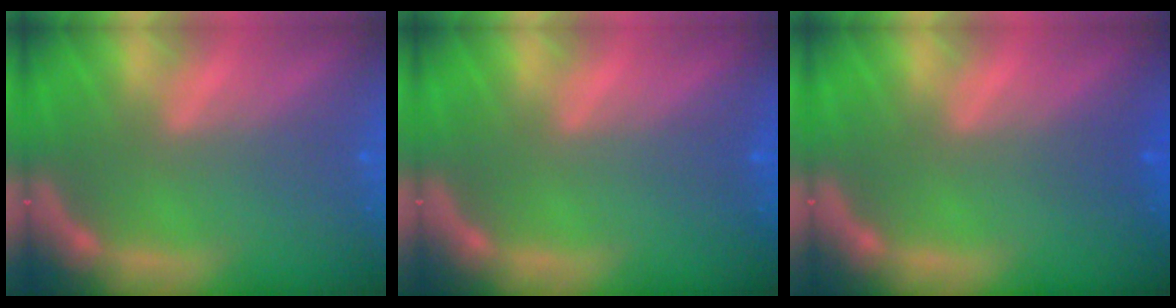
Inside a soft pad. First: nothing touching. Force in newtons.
{"total": 0.0}
{"total": 1.0}